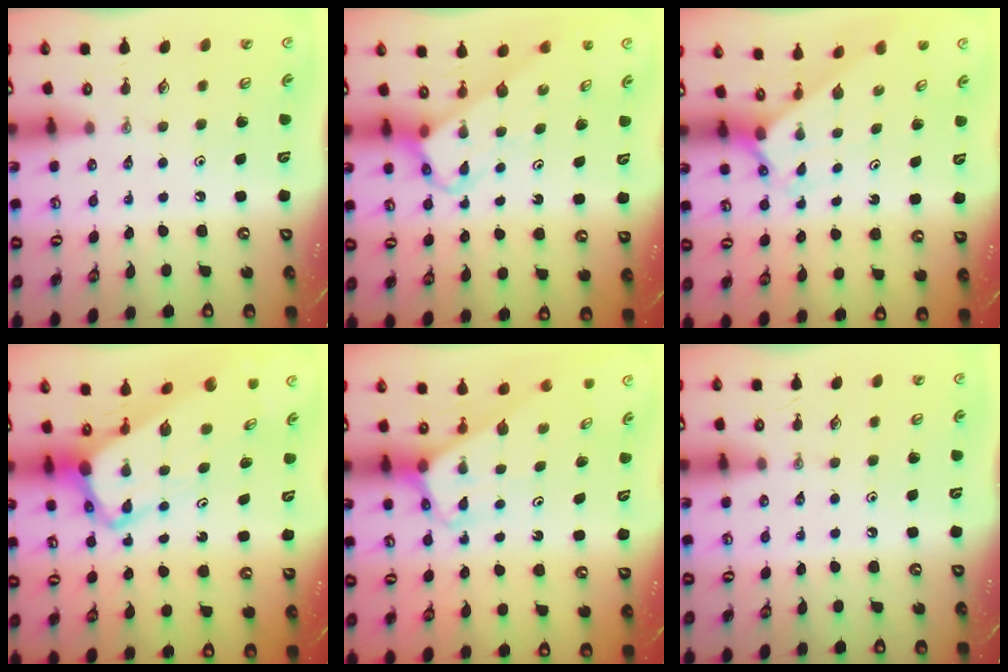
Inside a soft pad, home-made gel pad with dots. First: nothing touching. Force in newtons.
{"total": 3.7, "press": 3.7, "slide": 0.1}
{"total": 2.0, "press": 2.0, "slide": 0.2}
{"total": 6.7, "press": 6.7, "slide": 0.4}
{"total": 3.4, "press": 3.4, "slide": 0.2}
{"total": 0.0}